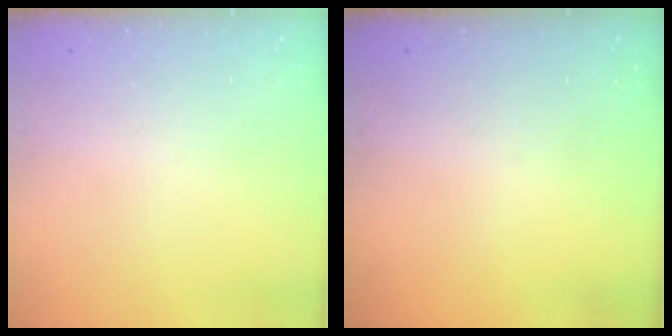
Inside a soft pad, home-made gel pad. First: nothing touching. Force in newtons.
{"total": 0.0}